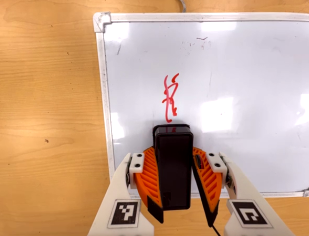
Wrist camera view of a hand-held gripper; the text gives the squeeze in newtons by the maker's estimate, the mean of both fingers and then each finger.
{"total": 9.5, "left": 9.5, "right": 9.5}